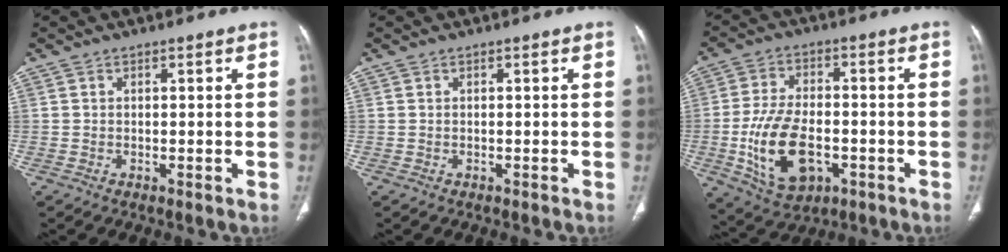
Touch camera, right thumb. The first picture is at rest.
{"total": 0.0}
{"total": 14.2, "force": [-3.7, 8.1, 11.0], "torque": [-0.200, 0.008, -0.055]}